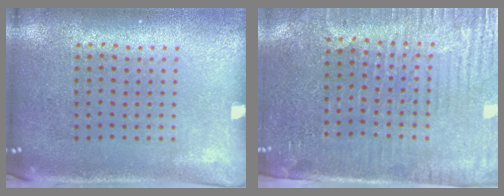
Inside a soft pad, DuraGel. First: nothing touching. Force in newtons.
{"total": 3.5, "press": 3.3, "slide": 1.2}